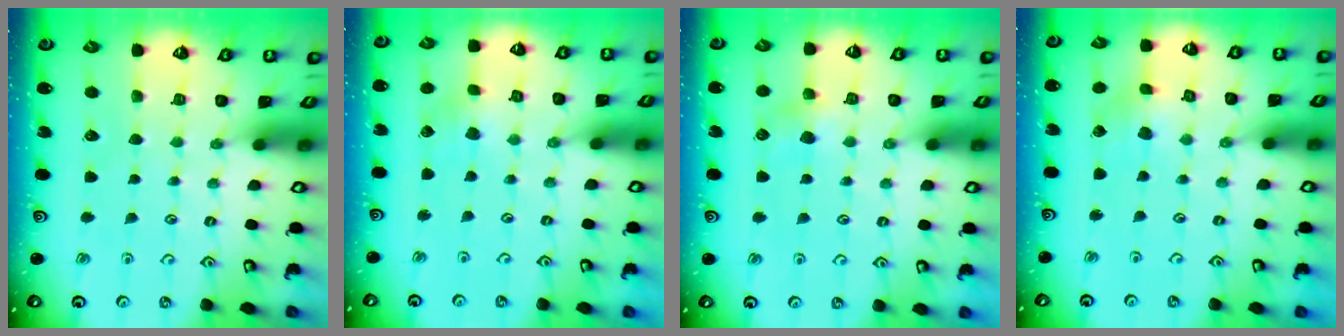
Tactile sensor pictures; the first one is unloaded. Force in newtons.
{"total": 2.7, "press": 2.7, "slide": 0.4}
{"total": 5.5, "press": 5.4, "slide": 0.5}
{"total": 2.8, "press": 2.8, "slide": 0.4}